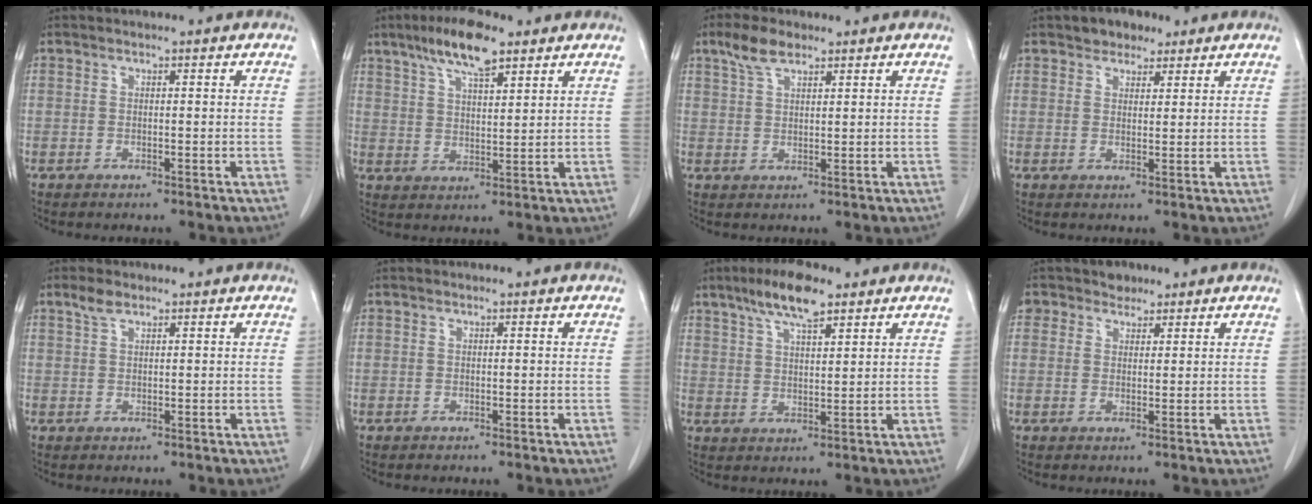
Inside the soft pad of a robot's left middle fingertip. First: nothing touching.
{"total": 9.2, "force": [6.3, 2.1, 6.4], "torque": [-0.121, 0.011, 0.112]}
{"total": 4.4, "force": [3.1, 1.7, 2.6], "torque": [-0.060, 0.010, 0.063]}
{"total": 3.7, "force": [2.7, 2.1, 1.3], "torque": [-0.020, 0.008, 0.044]}
{"total": 2.0, "force": [1.4, 0.7, 1.1], "torque": [-0.027, 0.006, 0.030]}
{"total": 0.0}
{"total": 8.1, "force": [5.6, 1.8, 5.5], "torque": [-0.108, 0.010, 0.102]}
{"total": 3.8, "force": [2.5, 2.8, 0.1], "torque": [0.003, 0.012, 0.039]}